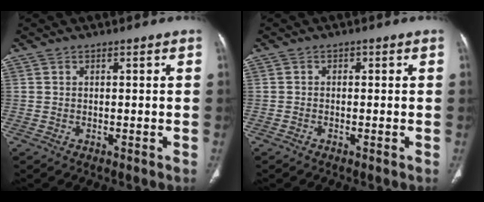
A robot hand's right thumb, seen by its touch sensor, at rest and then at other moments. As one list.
[{"total": 0.5, "force": [-0.3, 0.5, 0.0], "torque": [0.008, 0.003, -0.010]}]